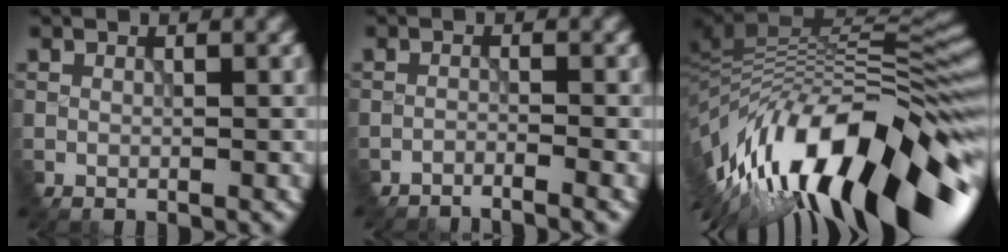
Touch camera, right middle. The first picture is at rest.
{"total": 3.1, "force": [-3.0, 0.0, 0.7], "torque": [-0.017, 0.005, -0.058]}
{"total": 16.9, "force": [-5.8, 6.1, 14.6], "torque": [-0.245, 0.018, -0.104]}